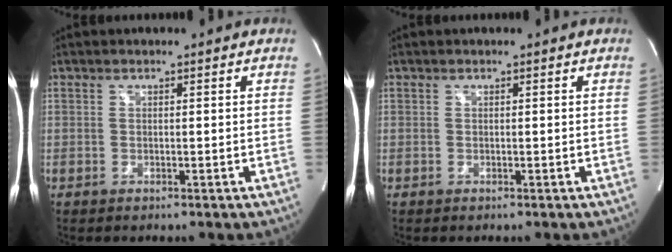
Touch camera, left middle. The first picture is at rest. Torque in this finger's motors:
{"motor_torque": [-0.04, 0.03, 0.00, 0.01]}